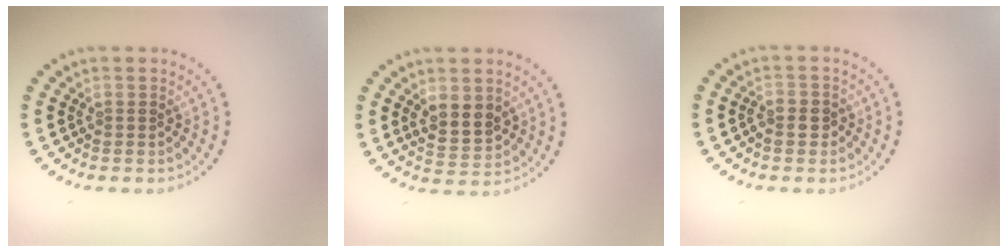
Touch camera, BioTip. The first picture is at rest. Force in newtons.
{"total": 3.1, "press": 3.1, "slide": 0.7}
{"total": 1.3, "press": 1.2, "slide": 0.5}